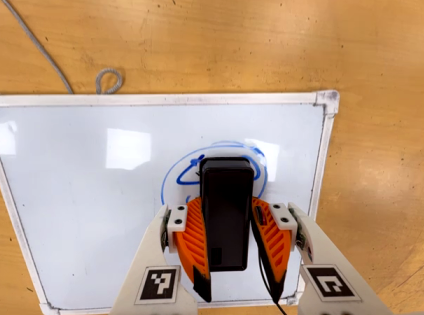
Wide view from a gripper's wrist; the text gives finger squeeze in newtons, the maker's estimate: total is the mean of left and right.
{"total": 10.4, "left": 9.8, "right": 11.0}